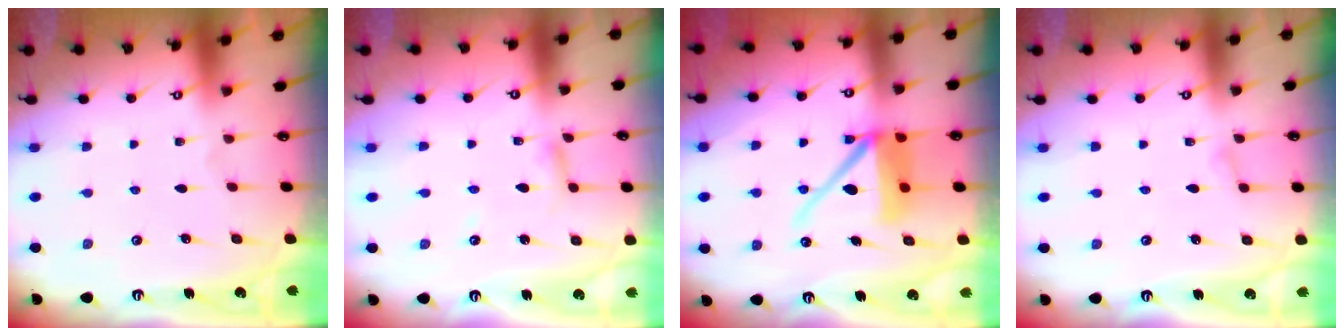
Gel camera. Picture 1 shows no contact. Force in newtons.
{"total": 2.8, "press": 2.7, "slide": 0.3}
{"total": 12.4, "press": 12.3, "slide": 1.8}
{"total": 2.2, "press": 2.1, "slide": 0.3}